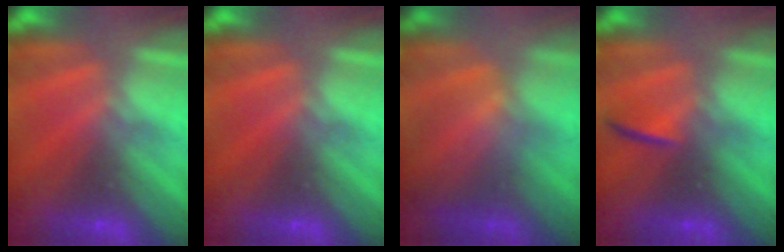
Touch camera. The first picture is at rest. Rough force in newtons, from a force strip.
{"total": 0.0}
{"total": 3.7}
{"total": 1.8}